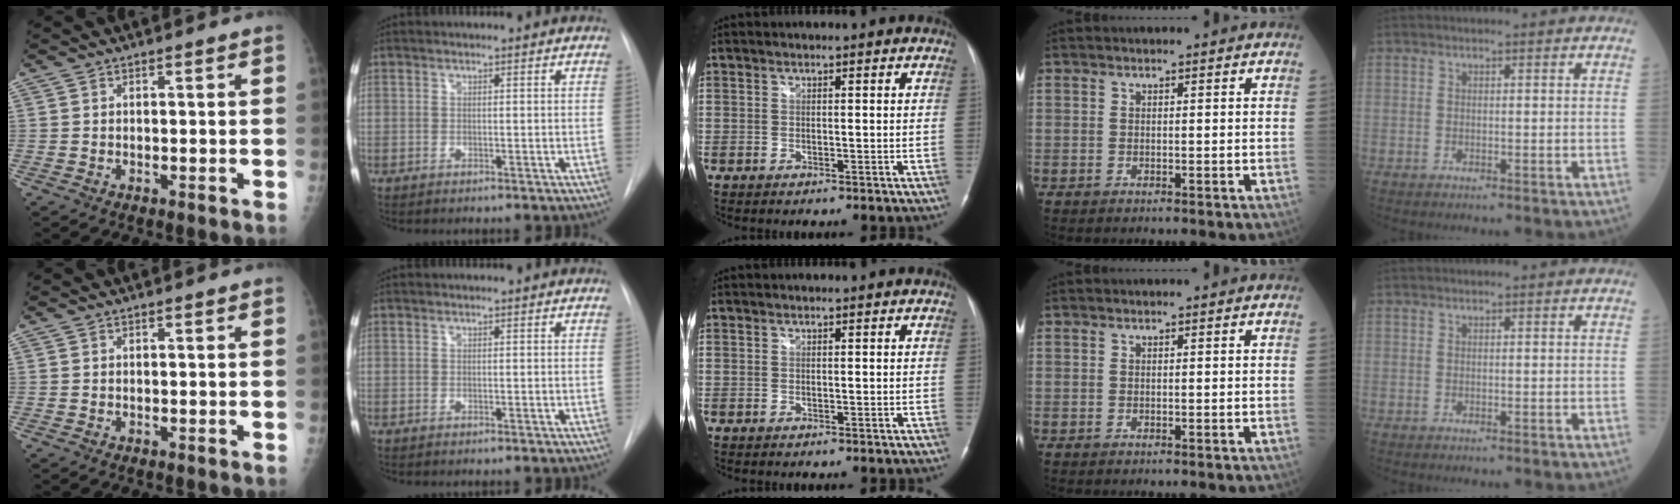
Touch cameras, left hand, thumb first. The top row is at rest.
{"index": {"total": 0.8, "force": [-0.8, -0.1, -0.1], "torque": [0.002, -0.006, -0.011]}}